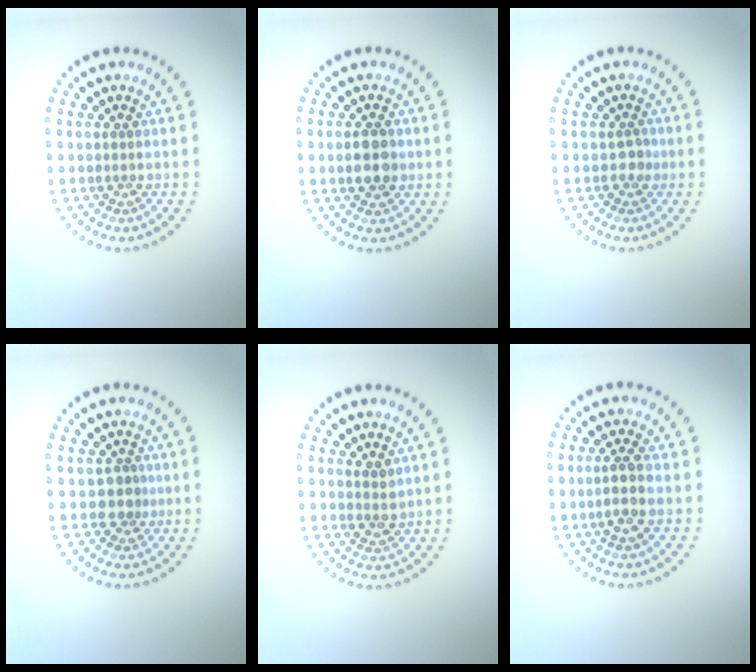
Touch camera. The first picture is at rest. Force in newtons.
{"total": 3.3, "press": 3.3, "slide": 0.5}
{"total": 1.0, "press": 0.8, "slide": 0.5}
{"total": 2.1, "press": 1.6, "slide": 1.3}
{"total": 1.6, "press": 1.4, "slide": 0.8}
{"total": 2.5, "press": 2.3, "slide": 0.9}